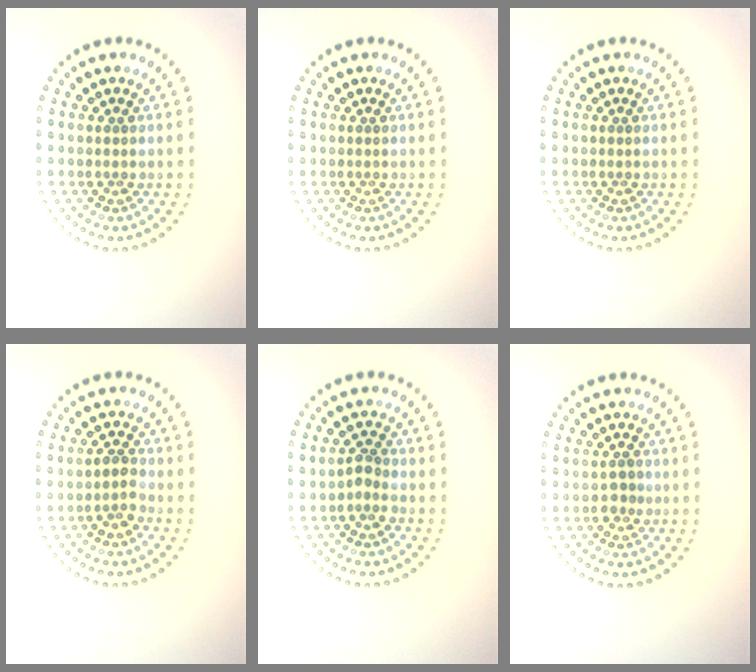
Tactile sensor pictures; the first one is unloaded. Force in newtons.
{"total": 0.0}
{"total": 0.0}
{"total": 1.5, "press": 1.2, "slide": 0.9}
{"total": 1.2, "press": 1.0, "slide": 0.6}
{"total": 1.2, "press": 1.1, "slide": 0.4}